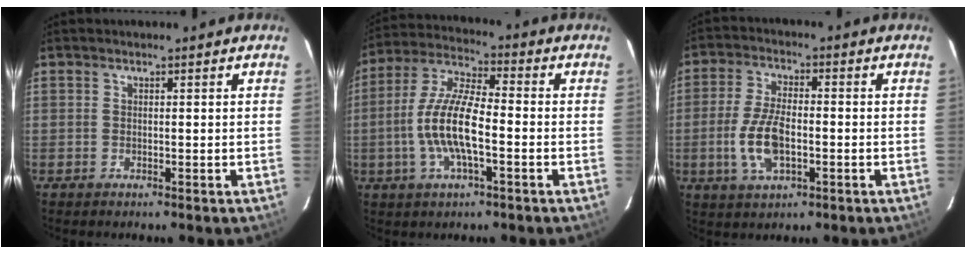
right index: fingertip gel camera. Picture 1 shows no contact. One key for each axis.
{"total": 12.0, "fx": -2.9, "fy": 3.4, "fz": 11.1, "tx": -0.232, "ty": 0.004, "tz": -0.060}
{"total": 9.1, "fx": -2.2, "fy": 4.2, "fz": 7.8, "tx": -0.166, "ty": 0.000, "tz": -0.040}